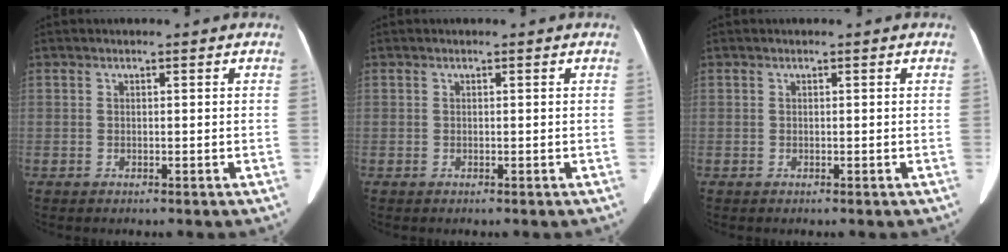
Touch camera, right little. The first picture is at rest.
{"total": 0.0}
{"total": 0.0}